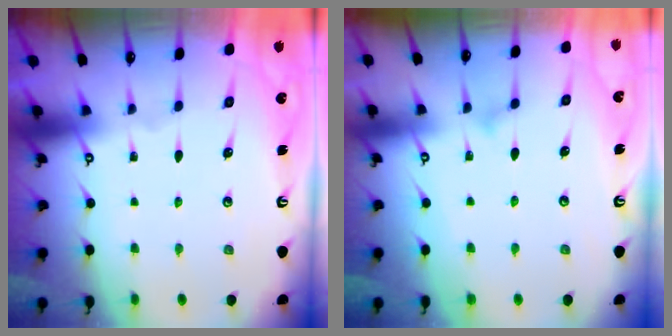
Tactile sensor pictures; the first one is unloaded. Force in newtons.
{"total": 7.1, "press": 7.1, "slide": 0.3}